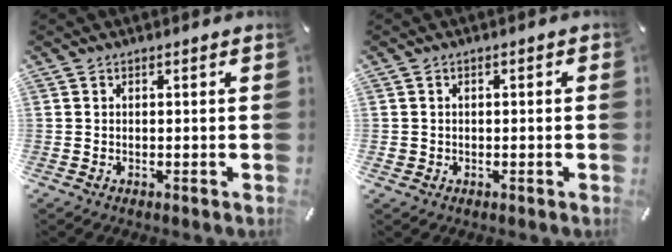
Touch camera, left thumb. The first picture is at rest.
{"total": 1.6, "force": [-0.5, 1.5, 0.5], "torque": [-0.009, 0.005, -0.013]}